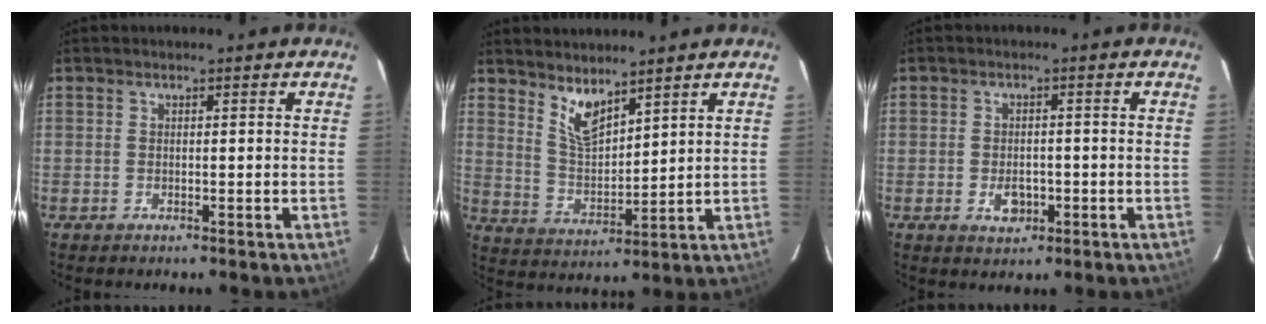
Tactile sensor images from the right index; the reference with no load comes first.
{"total": 6.7, "force": [5.1, 2.1, 3.8], "torque": [-0.070, -0.008, 0.106]}
{"total": 3.9, "force": [-1.4, 2.7, 2.5], "torque": [-0.046, -0.001, -0.017]}